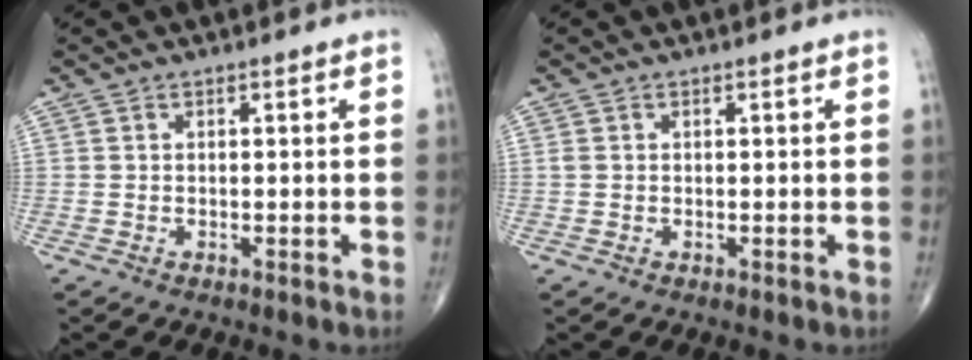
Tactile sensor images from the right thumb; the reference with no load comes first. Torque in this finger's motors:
{"motor_torque": [-0.47, -0.03, 0.22, 0.08, 0.00]}